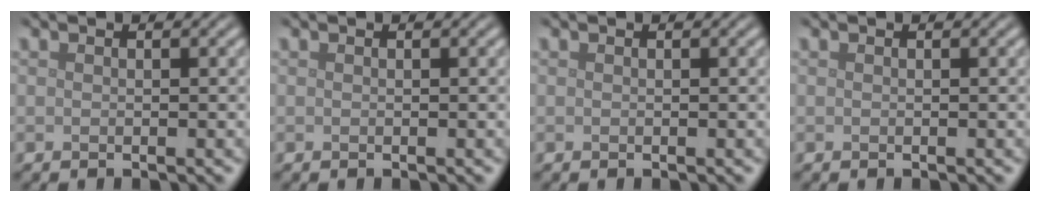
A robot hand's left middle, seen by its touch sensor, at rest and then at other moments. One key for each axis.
{"total": 0.0}
{"total": 0.0}
{"total": 0.0}